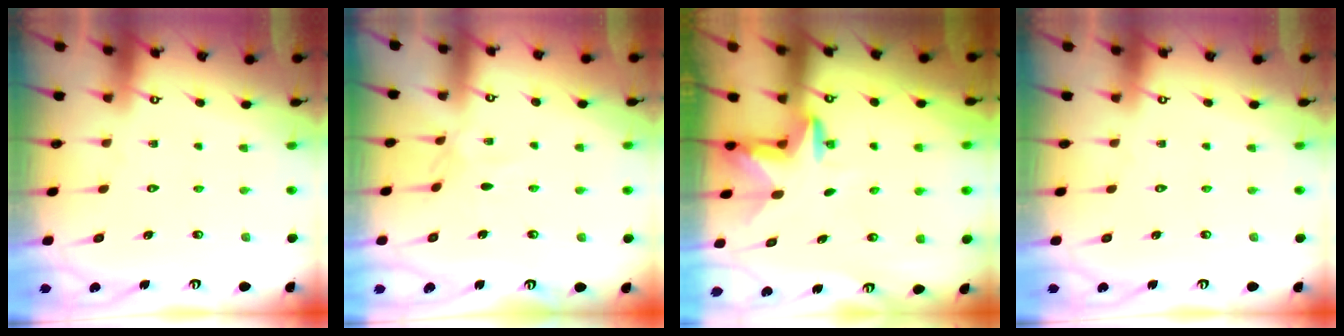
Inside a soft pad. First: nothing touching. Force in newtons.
{"total": 3.0, "press": 3.0, "slide": 0.4}
{"total": 3.1, "press": 3.0, "slide": 0.7}
{"total": 0.0}